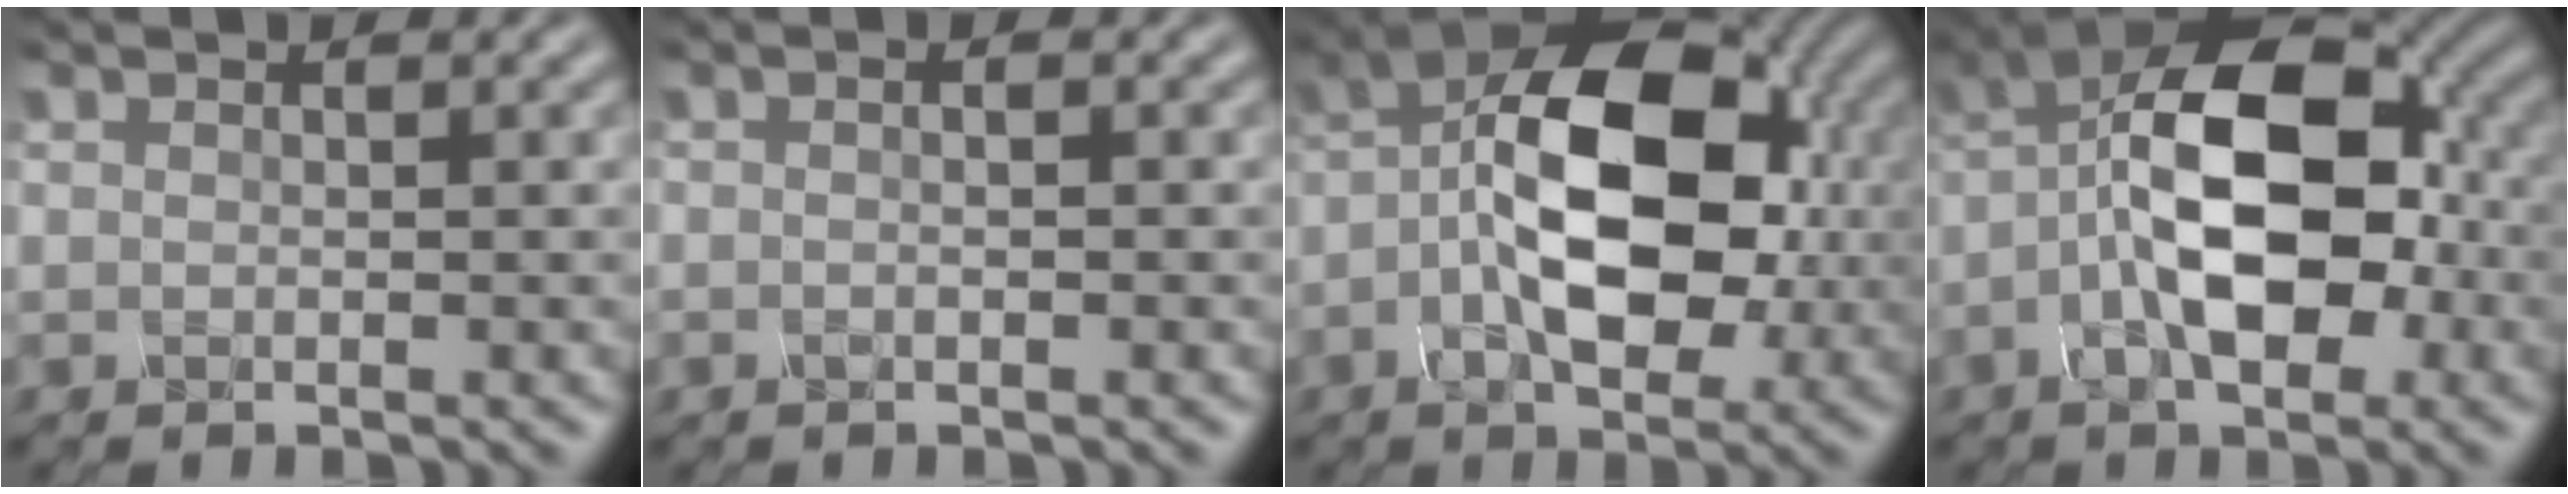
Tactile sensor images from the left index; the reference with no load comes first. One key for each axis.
{"total": 1.1, "fx": 0.0, "fy": 0.4, "fz": 1.1, "tx": -0.005, "ty": -0.012, "tz": -0.010}
{"total": 11.1, "fx": -0.6, "fy": 6.1, "fz": 9.3, "tx": -0.145, "ty": 0.013, "tz": -0.020}
{"total": 10.8, "fx": -1.8, "fy": 5.2, "fz": 9.2, "tx": -0.151, "ty": 0.017, "tz": -0.041}